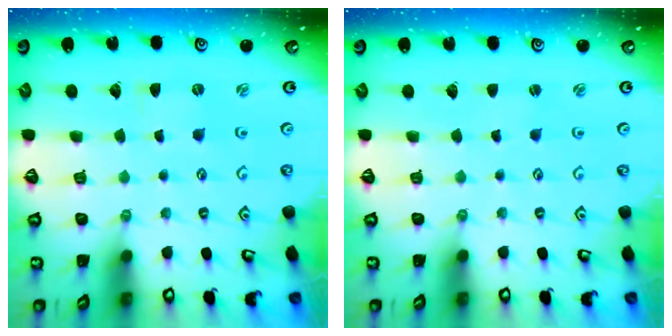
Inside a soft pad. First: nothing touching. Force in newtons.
{"total": 0.9, "press": 0.9, "slide": 0.1}